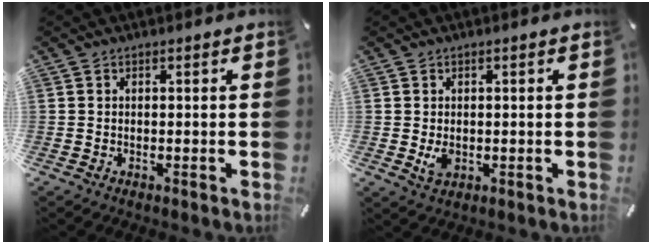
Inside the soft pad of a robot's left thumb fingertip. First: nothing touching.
{"total": 3.2, "force": [-0.2, 2.5, 2.0], "torque": [-0.040, -0.005, -0.007]}